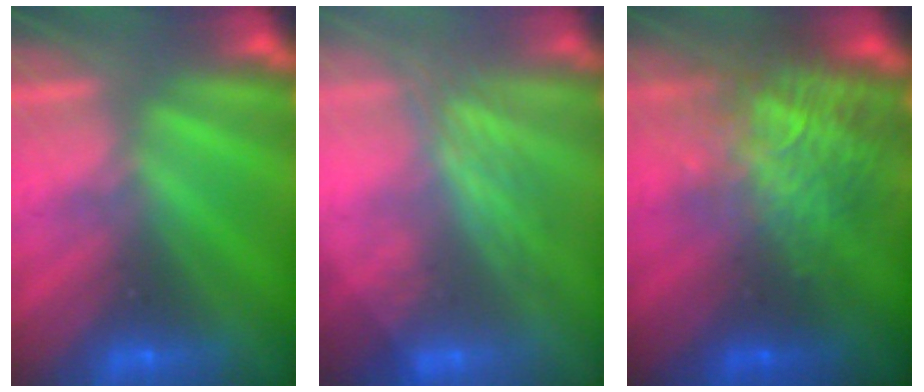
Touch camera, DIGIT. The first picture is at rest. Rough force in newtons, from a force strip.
{"total": 2.8}
{"total": 5.5}